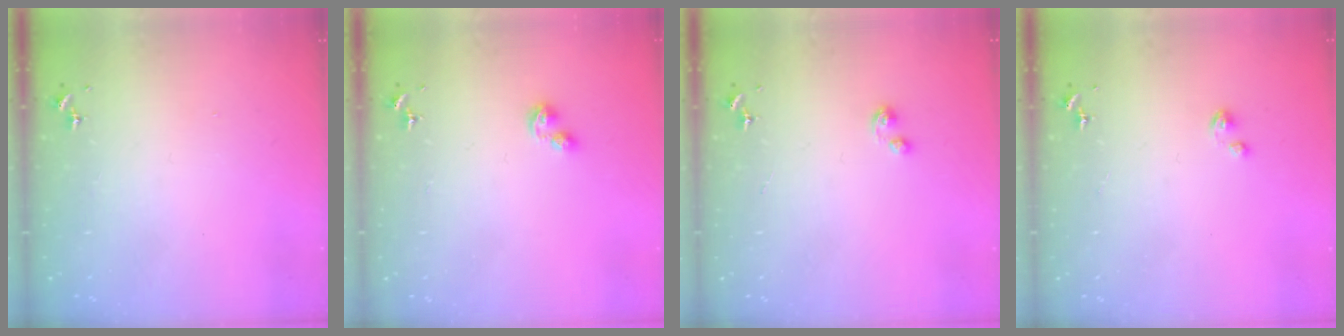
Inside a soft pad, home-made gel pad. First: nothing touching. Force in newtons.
{"total": 3.5, "press": 3.5, "slide": 0.4}
{"total": 3.1, "press": 3.1, "slide": 0.3}
{"total": 2.7, "press": 2.7, "slide": 0.3}